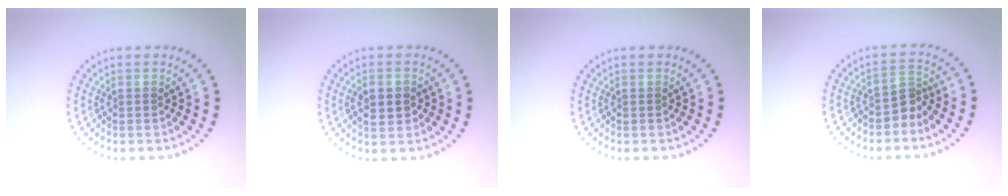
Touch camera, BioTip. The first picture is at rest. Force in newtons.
{"total": 2.7, "press": 2.7, "slide": 0.1}
{"total": 0.0}
{"total": 2.1, "press": 1.6, "slide": 1.5}